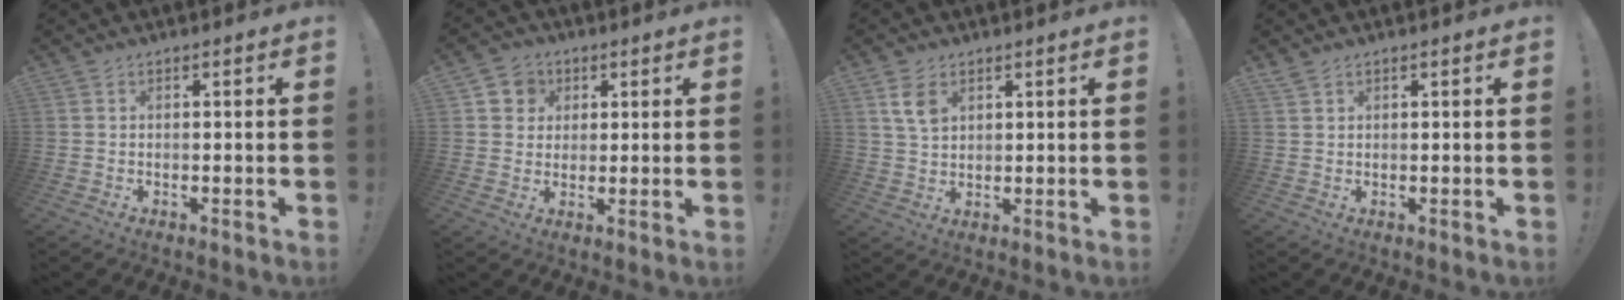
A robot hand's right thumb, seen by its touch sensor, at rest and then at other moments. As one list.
[{"total": 6.4, "force": [1.8, 6.0, 1.5], "torque": [-0.028, -0.004, 0.037]}, {"total": 6.2, "force": [2.8, 4.0, 3.8], "torque": [-0.061, -0.006, 0.054]}, {"total": 1.4, "force": [1.1, 0.3, 0.7], "torque": [-0.017, 0.000, 0.020]}]